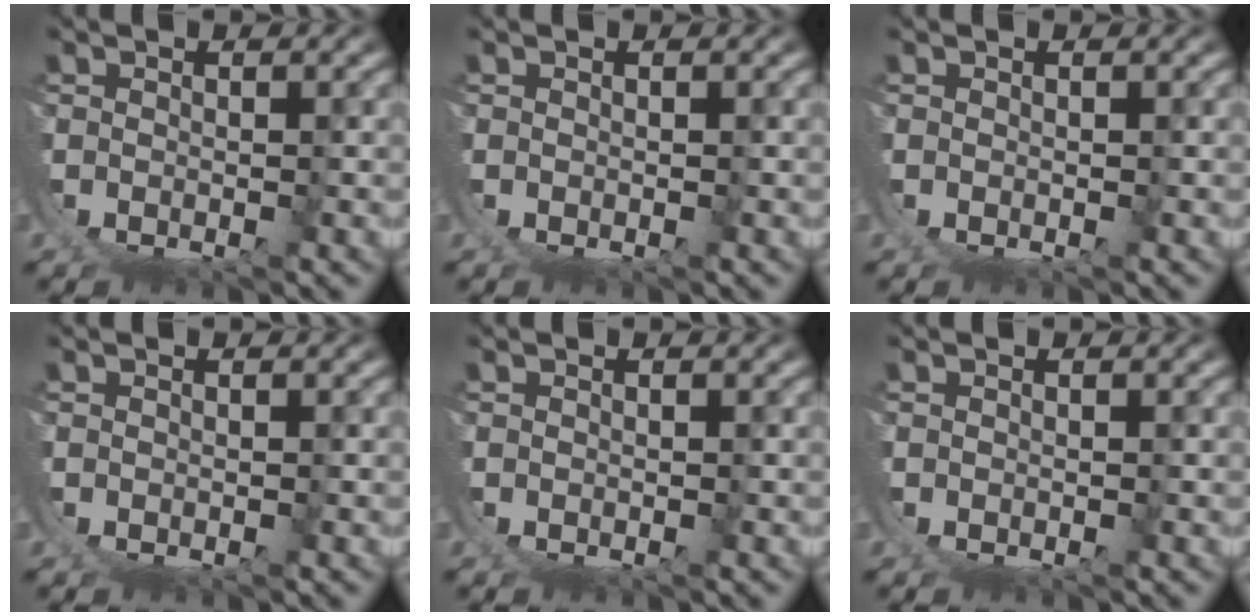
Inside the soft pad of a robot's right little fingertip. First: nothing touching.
{"total": 0.0}
{"total": 0.0}
{"total": 0.0}
{"total": 0.0}
{"total": 0.0}